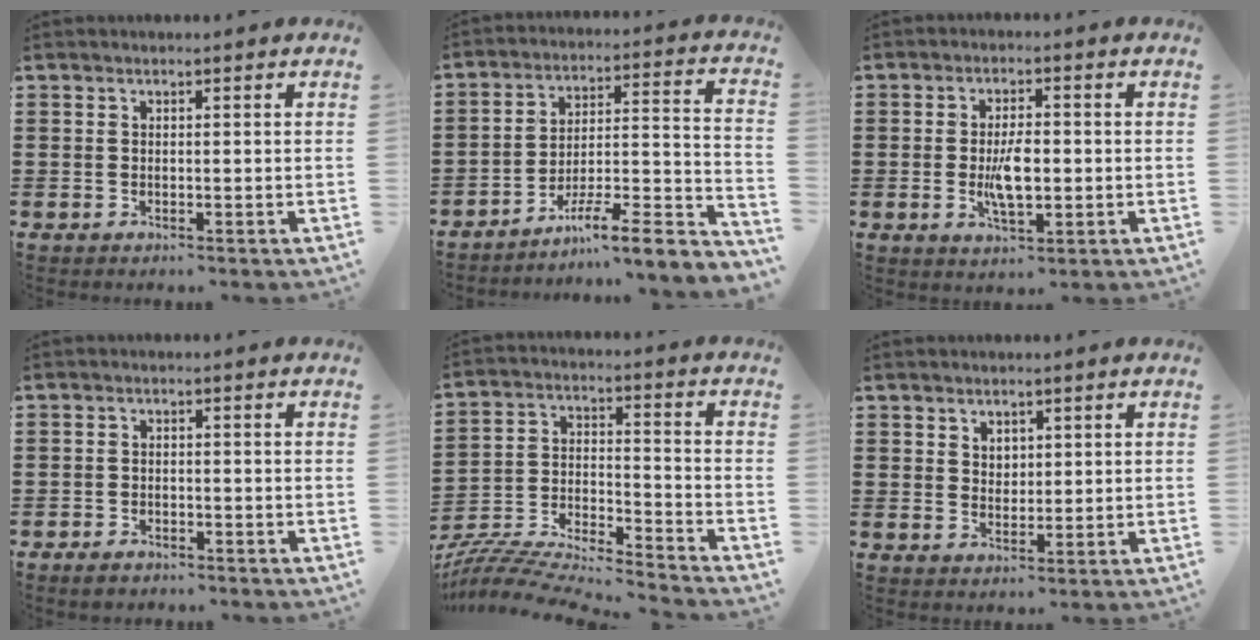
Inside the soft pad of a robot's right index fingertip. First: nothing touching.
{"total": 7.2, "force": [-5.5, 1.0, 4.5], "torque": [-0.071, -0.005, -0.108]}
{"total": 5.6, "force": [-0.5, 2.3, 5.1], "torque": [-0.096, -0.006, -0.015]}
{"total": 1.6, "force": [-1.5, 0.5, 0.2], "torque": [-0.007, 0.002, -0.031]}
{"total": 7.3, "force": [-7.0, 0.6, 2.0], "torque": [-0.041, -0.007, -0.143]}
{"total": 2.3, "force": [1.5, 1.6, 0.4], "torque": [-0.013, 0.007, 0.028]}